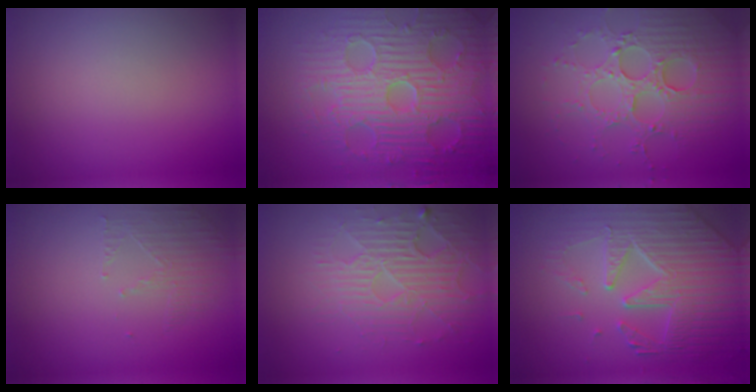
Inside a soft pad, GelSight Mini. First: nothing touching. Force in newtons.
{"total": 9.1, "press": 6.7, "slide": 6.2}
{"total": 5.2, "press": 4.6, "slide": 2.3}
{"total": 1.6, "press": 0.7, "slide": 1.4}
{"total": 3.8, "press": 3.4, "slide": 1.7}
{"total": 7.0, "press": 5.7, "slide": 4.2}